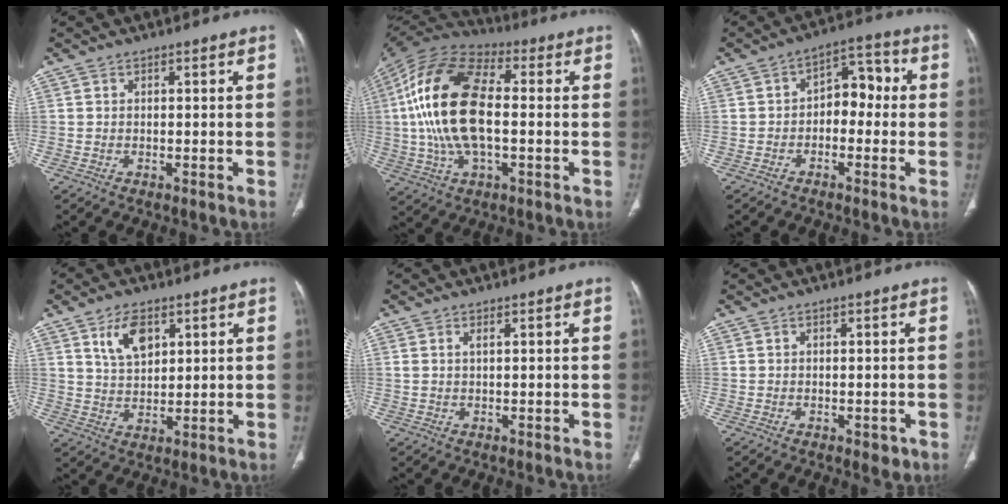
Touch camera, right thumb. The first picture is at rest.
{"total": 21.3, "force": [0.3, 10.7, 18.4], "torque": [-0.375, 0.019, 0.000]}
{"total": 7.4, "force": [-0.7, 5.0, 5.5], "torque": [-0.047, 0.038, -0.023]}
{"total": 7.4, "force": [3.5, 4.1, 5.0], "torque": [-0.077, -0.018, 0.072]}
{"total": 1.1, "force": [0.5, 0.4, 1.0], "torque": [-0.029, 0.008, 0.014]}
{"total": 1.9, "force": [-0.7, 1.3, 1.3], "torque": [-0.005, 0.000, -0.004]}